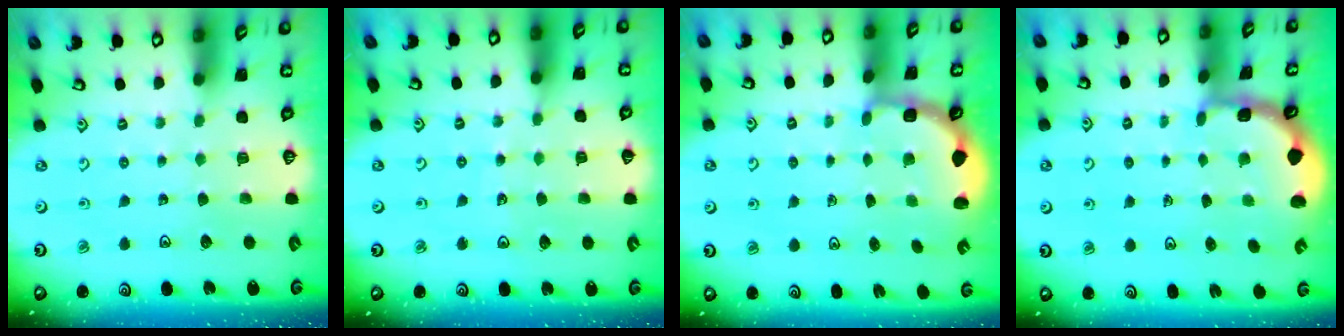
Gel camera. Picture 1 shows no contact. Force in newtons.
{"total": 4.4, "press": 4.0, "slide": 1.6}
{"total": 2.7, "press": 2.1, "slide": 1.7}
{"total": 1.8, "press": 1.8, "slide": 0.2}